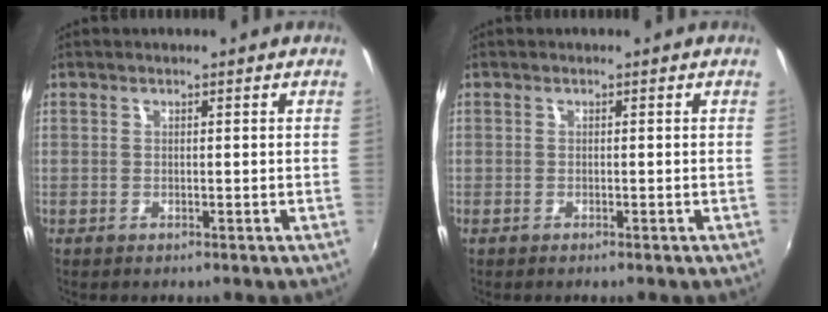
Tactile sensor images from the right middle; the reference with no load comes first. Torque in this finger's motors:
{"motor_torque": [-0.24, -0.14, -0.01, -0.01]}